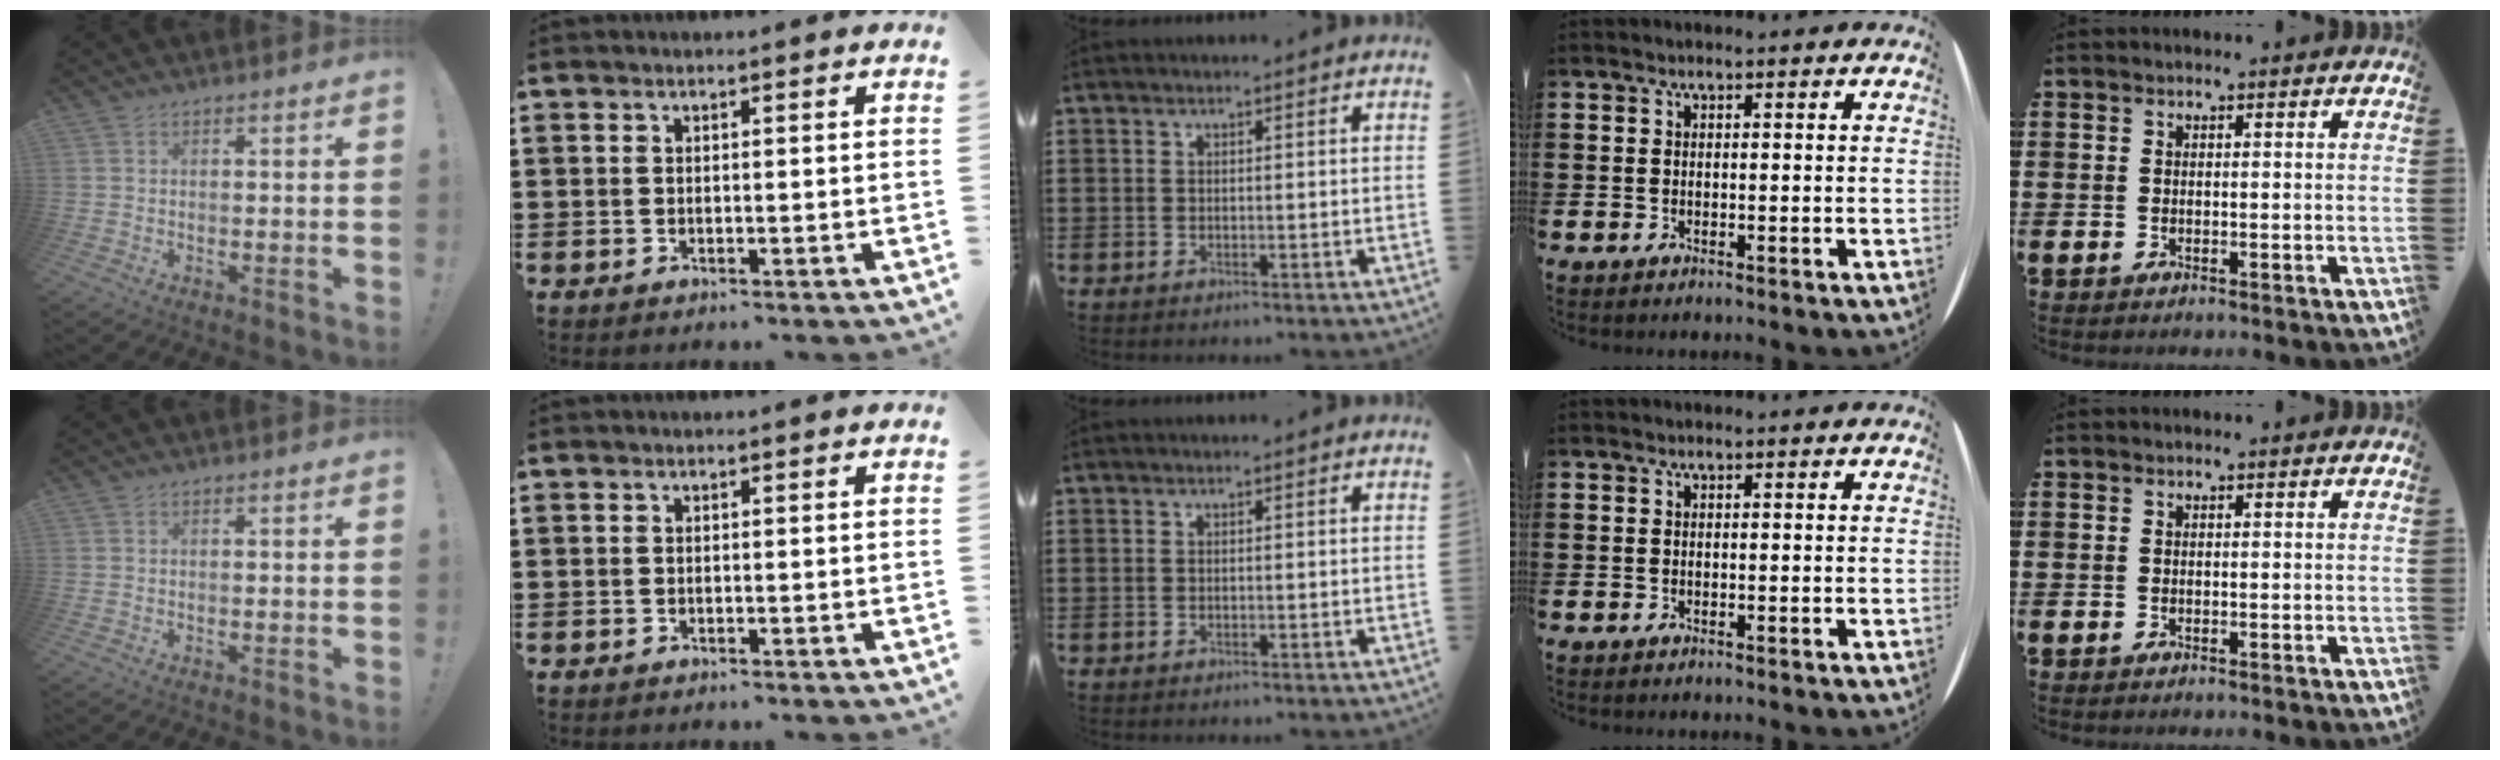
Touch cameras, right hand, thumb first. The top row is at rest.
{}